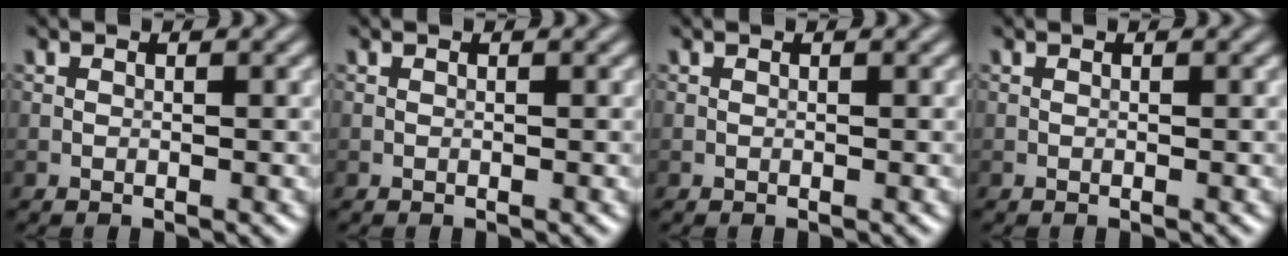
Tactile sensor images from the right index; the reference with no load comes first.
{"total": 0.0}
{"total": 0.0}
{"total": 0.0}